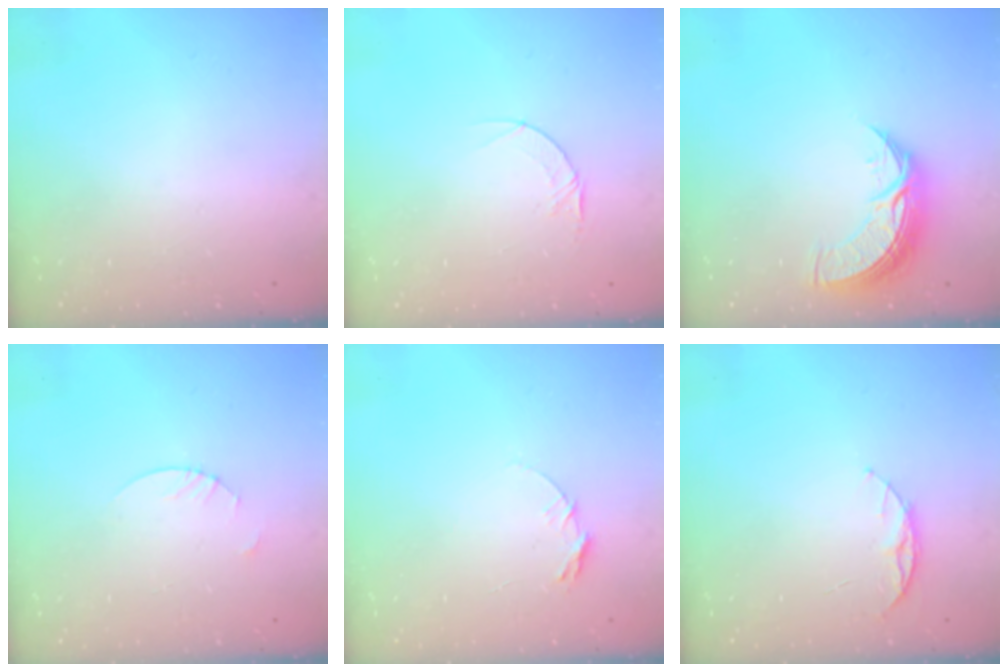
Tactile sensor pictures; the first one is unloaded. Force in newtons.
{"total": 4.1, "press": 4.1, "slide": 0.4}
{"total": 9.5, "press": 9.5, "slide": 0.8}
{"total": 1.8, "press": 1.8, "slide": 0.2}
{"total": 5.7, "press": 5.7, "slide": 0.5}
{"total": 6.0, "press": 5.9, "slide": 0.6}